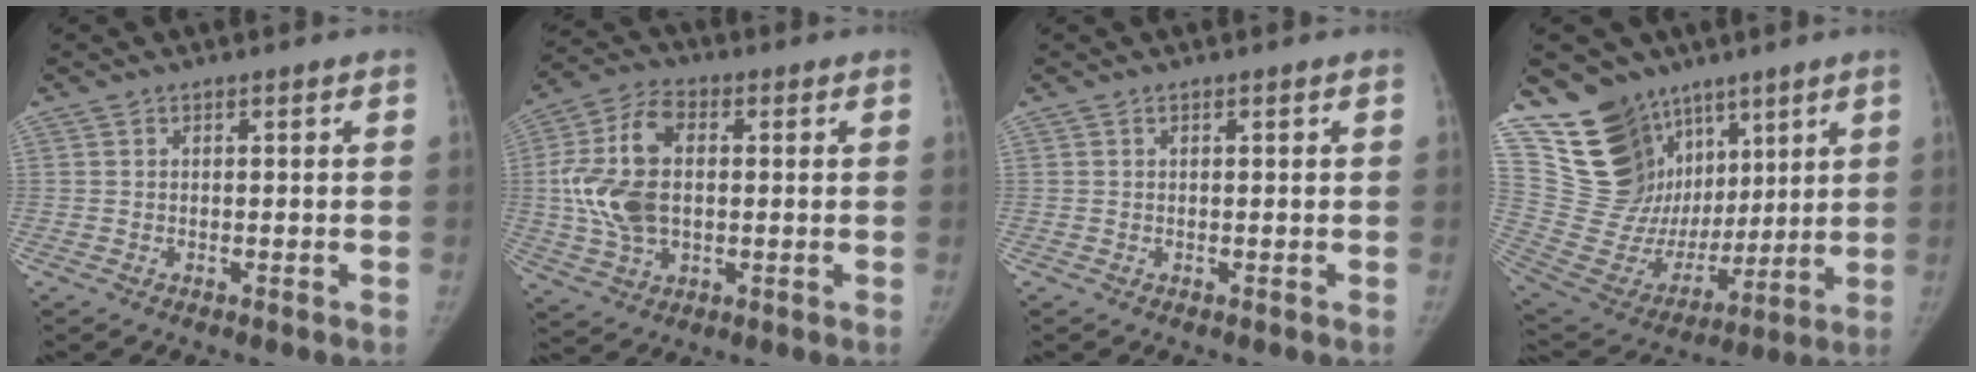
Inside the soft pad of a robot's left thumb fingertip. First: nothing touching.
{"total": 14.2, "force": [0.8, 8.9, 11.1], "torque": [-0.219, 0.014, 0.015]}
{"total": 0.0}
{"total": 20.3, "force": [12.0, 14.3, 7.9], "torque": [-0.091, -0.039, 0.237]}